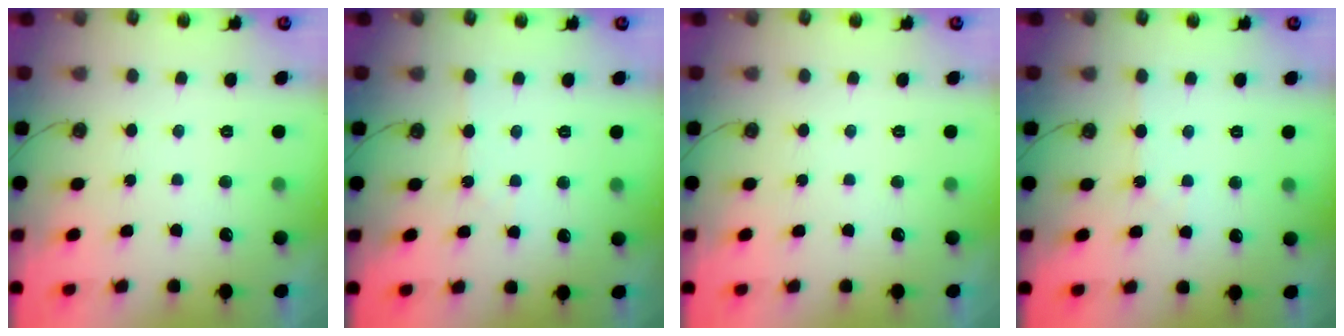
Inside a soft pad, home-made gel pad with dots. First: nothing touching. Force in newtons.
{"total": 2.9, "press": 2.8, "slide": 0.5}
{"total": 0.0}
{"total": 2.9, "press": 2.8, "slide": 0.5}